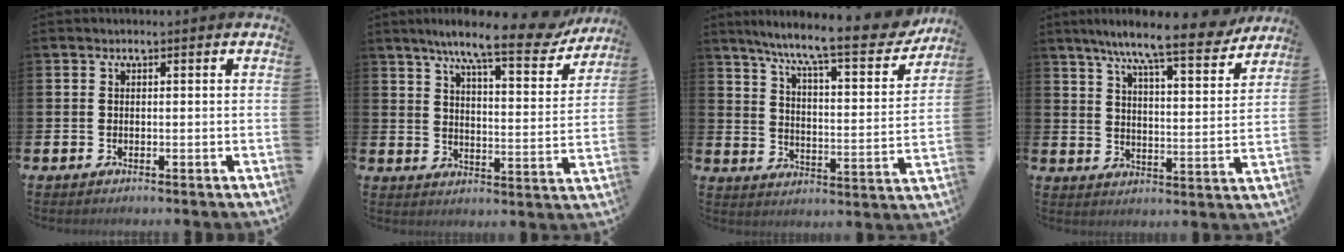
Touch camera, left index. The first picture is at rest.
{"total": 10.5, "force": [8.6, 1.2, 5.9], "torque": [-0.110, -0.047, 0.140]}
{"total": 10.7, "force": [9.0, 1.1, 5.6], "torque": [-0.124, -0.063, 0.144]}
{"total": 10.4, "force": [9.0, 0.5, 5.2], "torque": [-0.107, -0.055, 0.149]}